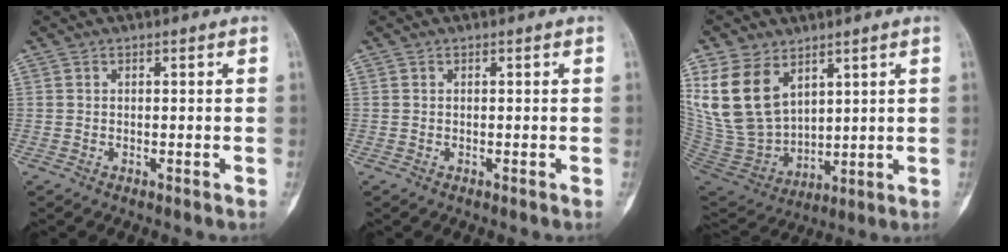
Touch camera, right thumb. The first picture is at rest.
{"total": 0.0}
{"total": 16.0, "force": [7.5, 10.3, 9.7], "torque": [-0.170, -0.038, 0.171]}